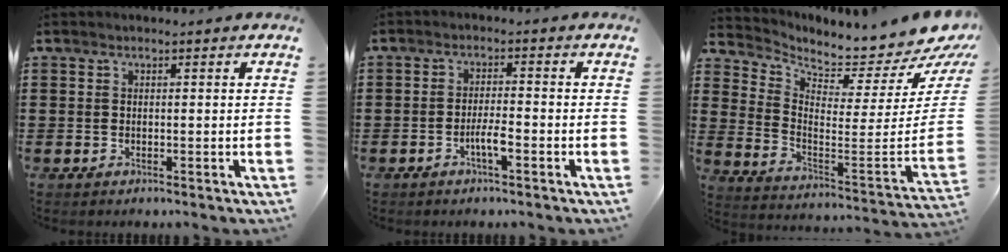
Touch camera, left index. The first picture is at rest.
{"total": 3.2, "force": [-1.5, 0.5, 2.8], "torque": [-0.049, 0.003, -0.026]}
{"total": 4.6, "force": [4.5, 0.1, 1.2], "torque": [-0.039, -0.075, 0.067]}